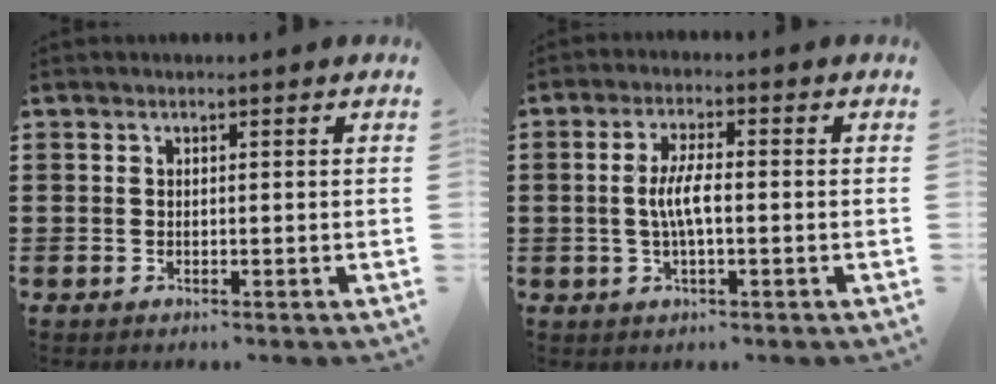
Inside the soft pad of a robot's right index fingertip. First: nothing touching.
{"total": 4.6, "force": [-0.5, 1.1, 4.4], "torque": [-0.093, -0.002, -0.015]}